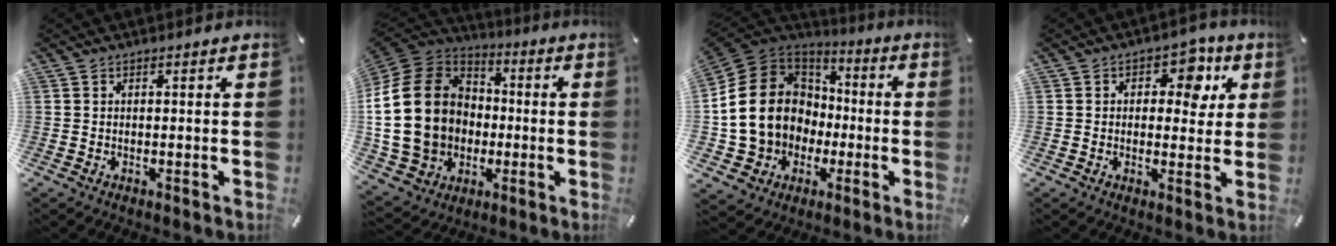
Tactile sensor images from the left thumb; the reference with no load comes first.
{"total": 24.8, "force": [-1.3, 20.2, 14.3], "torque": [-0.299, 0.014, -0.009]}
{"total": 19.3, "force": [-1.5, 16.7, 9.5], "torque": [-0.209, 0.014, -0.012]}
{"total": 8.7, "force": [3.1, 5.9, 5.6], "torque": [-0.058, -0.011, 0.045]}